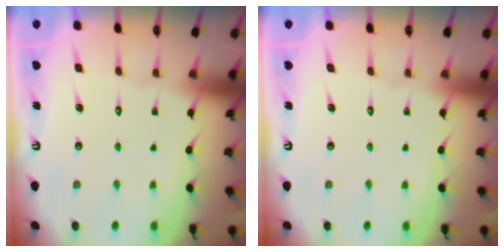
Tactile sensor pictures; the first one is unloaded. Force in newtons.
{"total": 0.0}